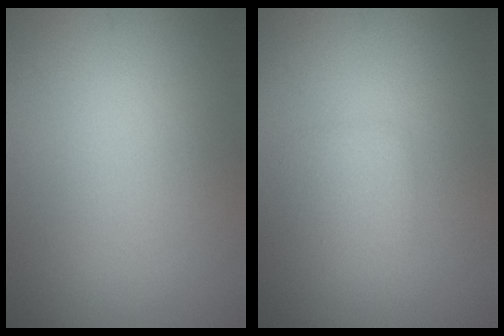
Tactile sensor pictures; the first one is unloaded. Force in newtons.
{"total": 1.8, "press": 1.8, "slide": 0.1}